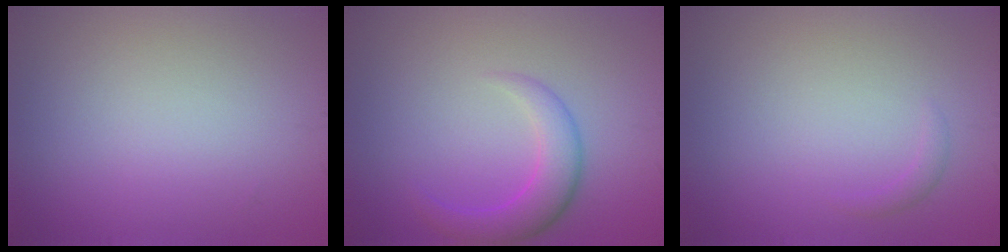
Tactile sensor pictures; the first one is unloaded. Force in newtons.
{"total": 3.6, "press": 3.6, "slide": 0.2}
{"total": 0.7, "press": 0.7, "slide": 0.1}